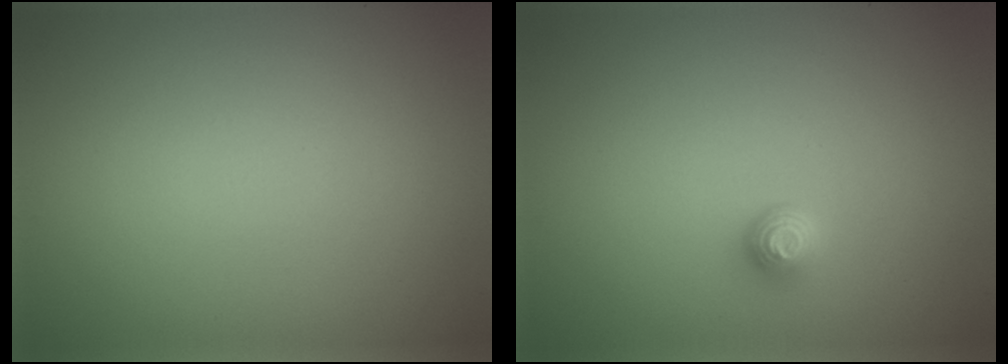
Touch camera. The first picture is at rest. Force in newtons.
{"total": 1.2, "press": 0.9, "slide": 0.8}